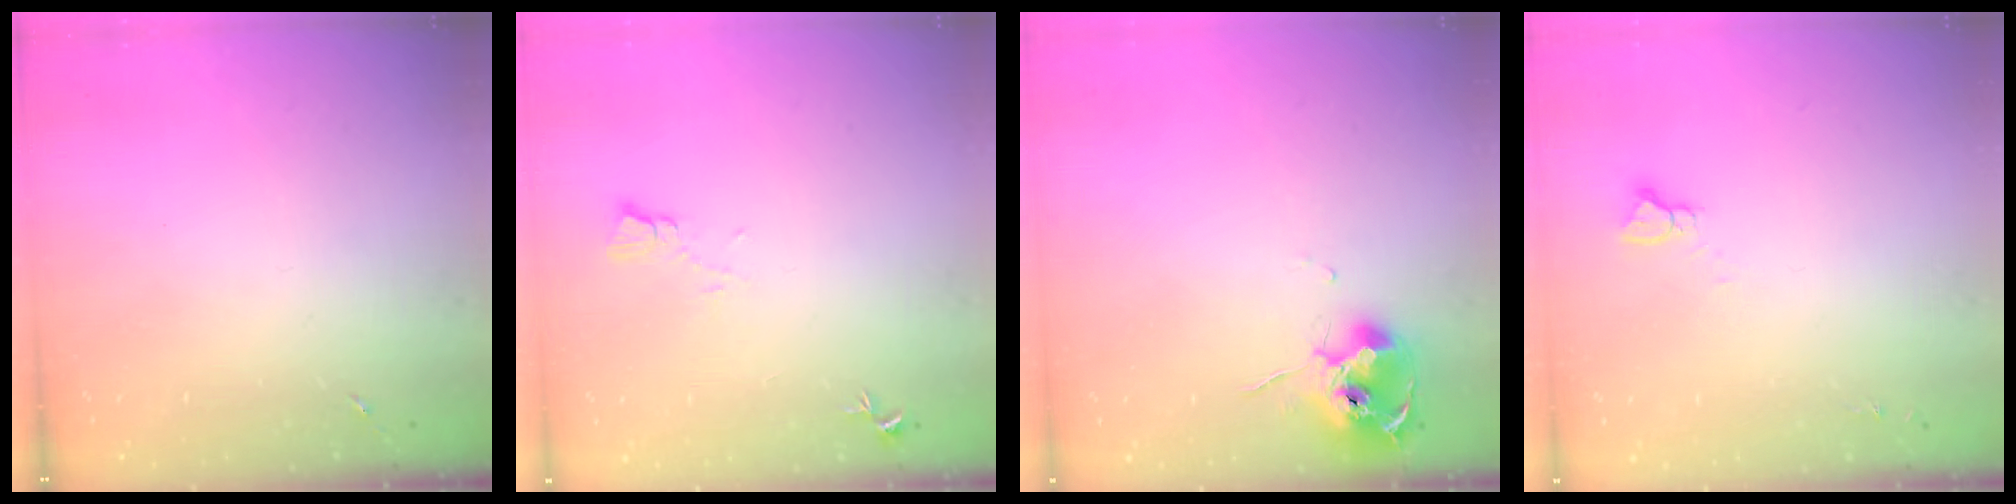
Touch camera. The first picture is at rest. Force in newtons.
{"total": 5.6, "press": 5.5, "slide": 0.6}
{"total": 10.6, "press": 10.5, "slide": 0.8}
{"total": 2.9, "press": 2.9, "slide": 0.2}